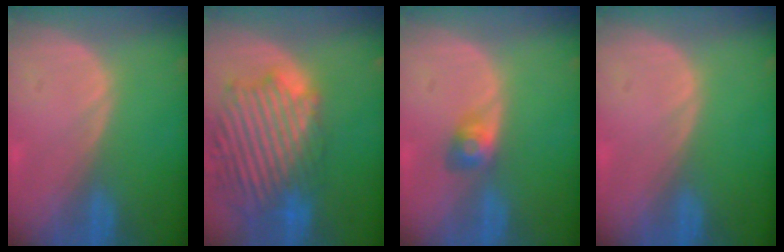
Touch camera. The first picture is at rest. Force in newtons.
{"total": 14.1, "press": 12.0, "slide": 7.3}
{"total": 2.8, "press": 2.6, "slide": 1.0}
{"total": 0.0}